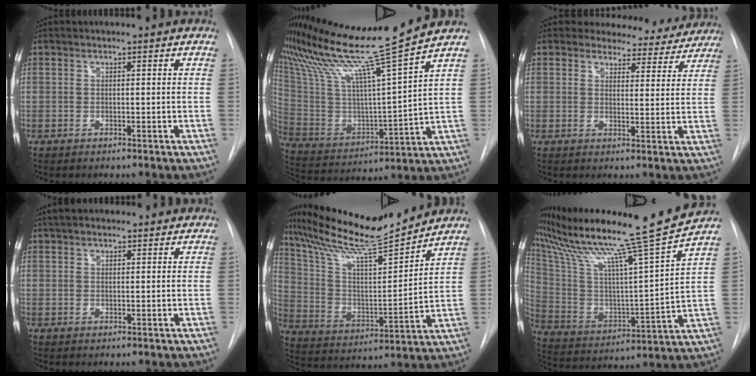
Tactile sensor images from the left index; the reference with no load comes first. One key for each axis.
{"total": 18.8, "fx": 16.2, "fy": -2.9, "fz": 9.2, "tx": -0.184, "ty": -0.038, "tz": 0.281}
{"total": 10.4, "fx": 9.7, "fy": 3.8, "fz": 0.5, "tx": 0.027, "ty": -0.018, "tz": 0.096}
{"total": 6.0, "fx": 5.0, "fy": 2.4, "fz": 2.4, "tx": -0.027, "ty": 0.037, "tz": 0.074}
{"total": 18.8, "fx": 16.9, "fy": 0.4, "fz": 8.3, "tx": -0.154, "ty": -0.003, "tz": 0.286}
{"total": 20.9, "fx": 18.0, "fy": -3.2, "fz": 10.1, "tx": -0.196, "ty": -0.058, "tz": 0.296}